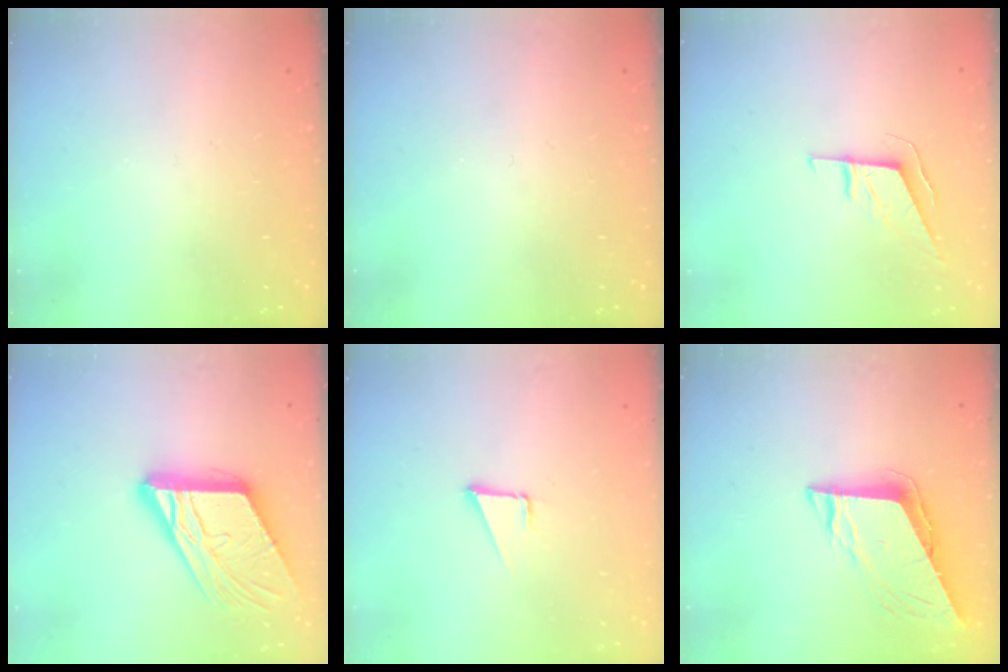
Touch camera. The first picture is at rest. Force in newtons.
{"total": 0.0}
{"total": 5.9, "press": 5.7, "slide": 1.3}
{"total": 15.7, "press": 15.6, "slide": 1.8}
{"total": 1.7, "press": 1.7, "slide": 0.1}
{"total": 8.3, "press": 8.2, "slide": 0.4}